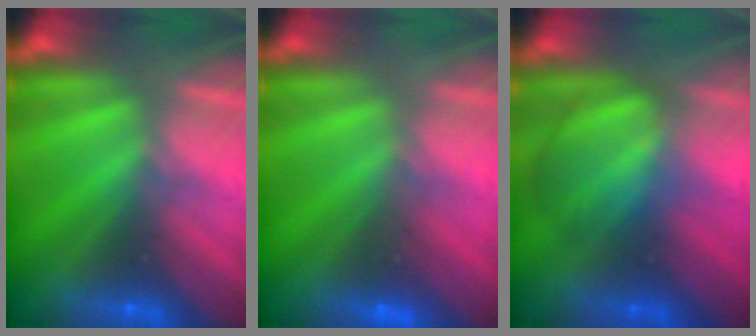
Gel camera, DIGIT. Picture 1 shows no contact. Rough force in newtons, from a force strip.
{"total": 2.9}
{"total": 3.0}